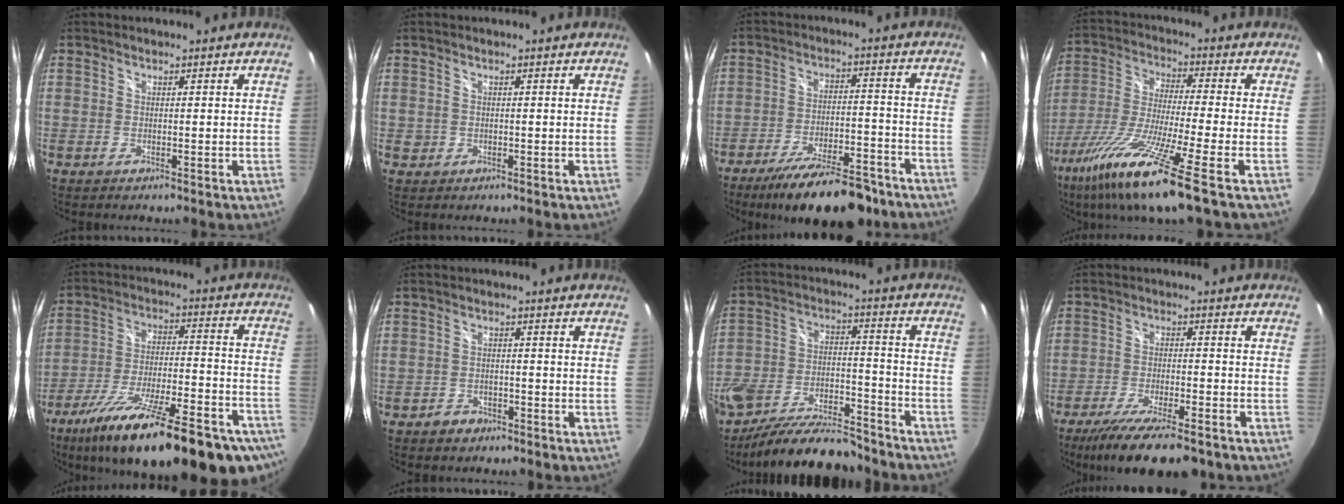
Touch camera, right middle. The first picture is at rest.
{"total": 1.5, "force": [-0.1, 1.5, 0.4], "torque": [-0.004, -0.002, -0.002]}
{"total": 18.0, "force": [-14.3, 5.0, 9.7], "torque": [-0.172, -0.017, -0.206]}
{"total": 16.8, "force": [-9.7, 0.6, 13.7], "torque": [-0.289, -0.047, -0.178]}
{"total": 31.4, "force": [-22.8, 7.5, 20.2], "torque": [-0.321, -0.057, -0.323]}
{"total": 3.0, "force": [-2.2, 2.0, 0.5], "torque": [-0.015, 0.007, -0.031]}
{"total": 17.9, "force": [-13.2, 6.9, 9.8], "torque": [-0.193, -0.016, -0.201]}
{"total": 14.7, "force": [-11.5, 3.1, 8.6], "torque": [-0.172, -0.038, -0.183]}